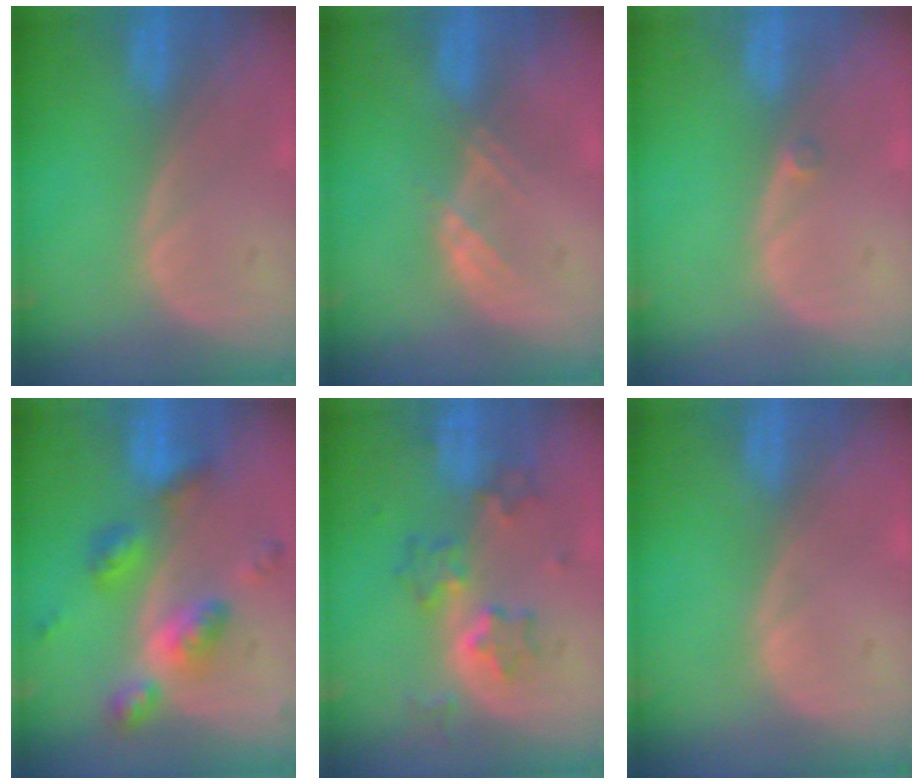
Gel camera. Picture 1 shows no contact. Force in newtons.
{"total": 2.3, "press": 2.1, "slide": 0.7}
{"total": 0.8, "press": 0.6, "slide": 0.4}
{"total": 7.5, "press": 7.5, "slide": 0.6}
{"total": 6.1, "press": 5.8, "slide": 1.8}
{"total": 0.0}